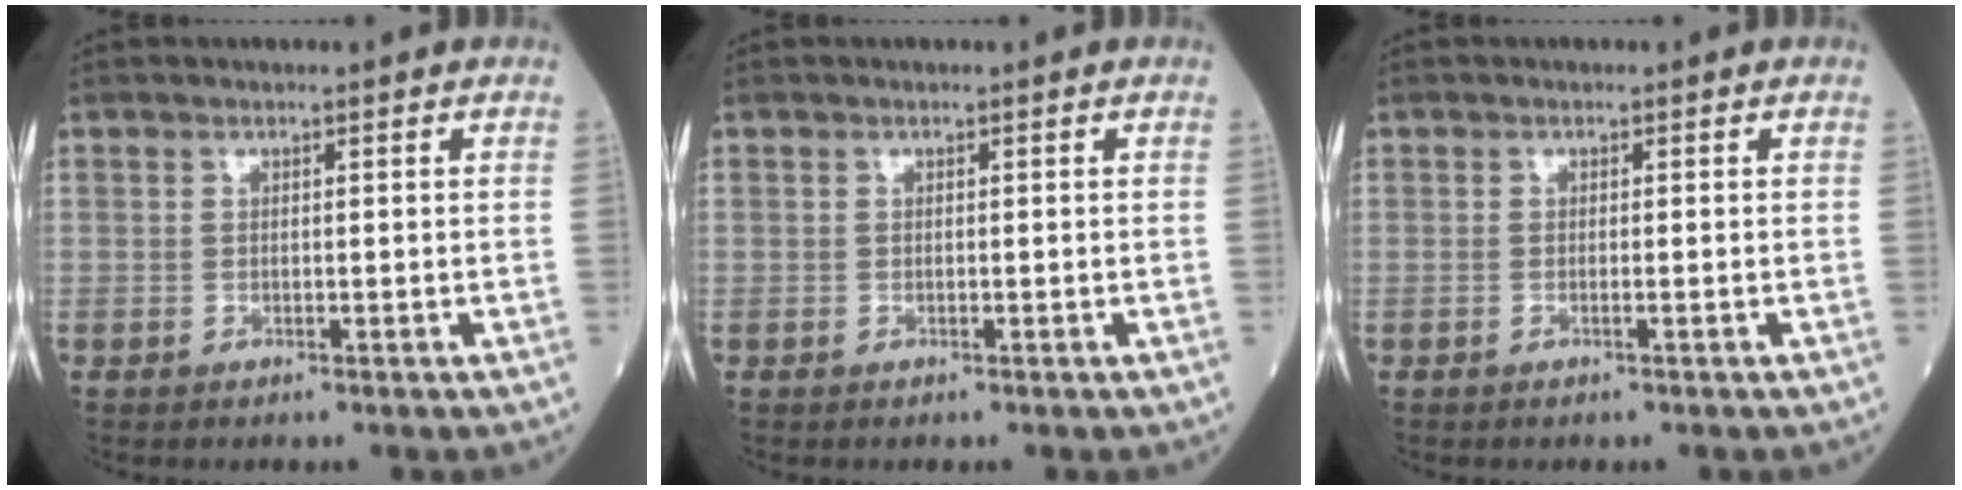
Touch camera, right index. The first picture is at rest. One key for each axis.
{"total": 0.0}
{"total": 0.0}